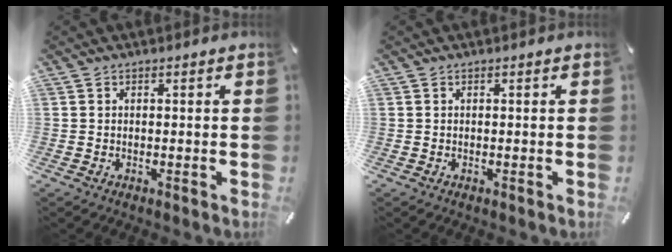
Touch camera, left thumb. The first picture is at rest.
{"total": 0.0}